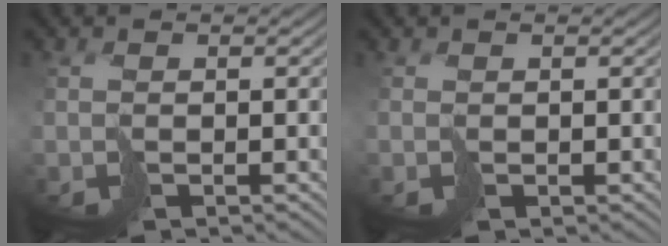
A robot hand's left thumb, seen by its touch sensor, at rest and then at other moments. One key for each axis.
{"total": 0.0}